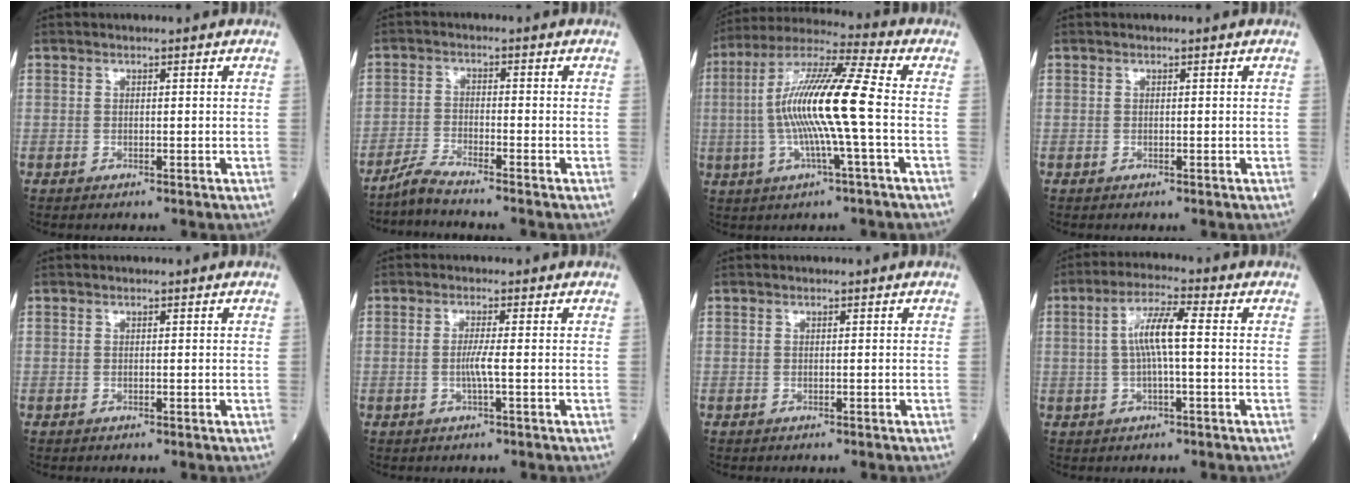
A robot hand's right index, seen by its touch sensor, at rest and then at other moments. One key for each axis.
{"total": 3.8, "fx": -3.6, "fy": -1.0, "fz": 0.9, "tx": -0.024, "ty": -0.017, "tz": -0.074}
{"total": 14.6, "fx": -1.1, "fy": 0.0, "fz": 14.5, "tx": -0.282, "ty": 0.011, "tz": -0.031}
{"total": 0.0}
{"total": 0.0}
{"total": 2.3, "fx": -0.5, "fy": -0.4, "fz": 2.2, "tx": -0.043, "ty": -0.001, "tz": -0.012}
{"total": 0.0}
{"total": 6.5, "fx": 0.3, "fy": 0.7, "fz": 6.4, "tx": -0.128, "ty": 0.015, "tz": 0.004}